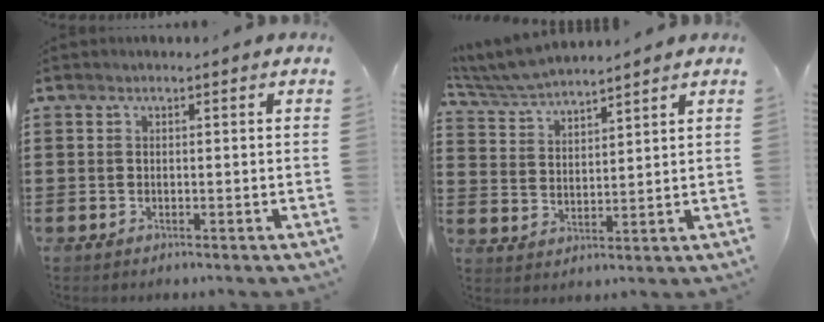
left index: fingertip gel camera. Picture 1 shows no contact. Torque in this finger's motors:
{"motor_torque": [0.07, 0.07, 0.20, 0.14]}